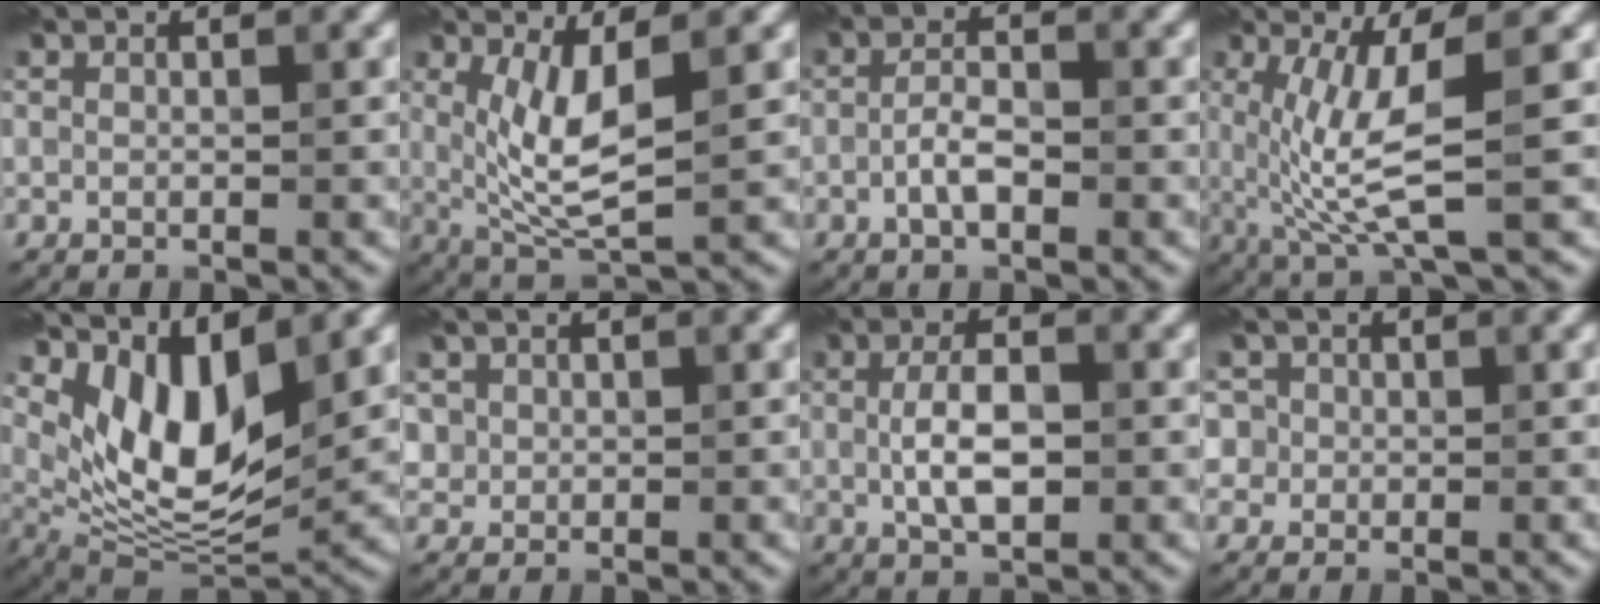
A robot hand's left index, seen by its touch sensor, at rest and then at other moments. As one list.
[{"total": 5.1, "force": [0.8, 1.4, 4.8], "torque": [-0.100, -0.016, 0.022]}, {"total": 2.4, "force": [-1.0, 0.9, 1.9], "torque": [-0.039, 0.006, -0.026]}, {"total": 6.5, "force": [0.2, 1.4, 6.4], "torque": [-0.137, -0.011, 0.010]}, {"total": 9.1, "force": [3.7, 4.3, 7.2], "torque": [-0.134, -0.020, 0.070]}, {"total": 1.6, "force": [0.7, 1.5, 0.0], "torque": [0.002, -0.001, 0.024]}, {"total": 4.3, "force": [-0.1, 2.0, 3.8], "torque": [-0.079, 0.002, -0.003]}, {"total": 4.1, "force": [1.2, 3.8, 1.1], "torque": [-0.004, 0.031, 0.002]}]